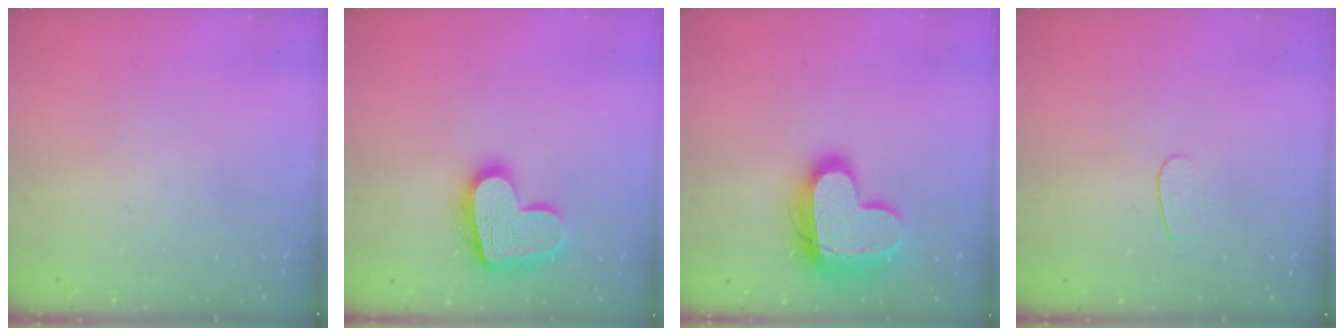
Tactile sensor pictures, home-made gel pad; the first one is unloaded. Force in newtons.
{"total": 16.7, "press": 16.7, "slide": 1.1}
{"total": 17.1, "press": 17.0, "slide": 1.6}
{"total": 3.7, "press": 3.7, "slide": 0.4}